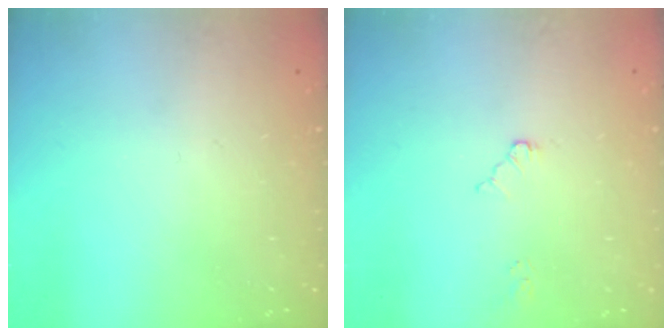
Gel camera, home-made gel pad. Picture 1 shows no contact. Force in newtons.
{"total": 2.6, "press": 2.6, "slide": 0.4}